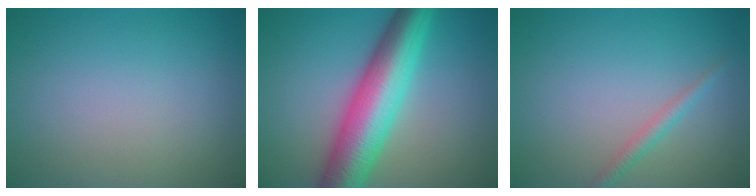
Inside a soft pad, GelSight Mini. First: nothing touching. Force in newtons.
{"total": 9.5, "press": 9.5, "slide": 0.2}
{"total": 1.4, "press": 1.4, "slide": 0.1}